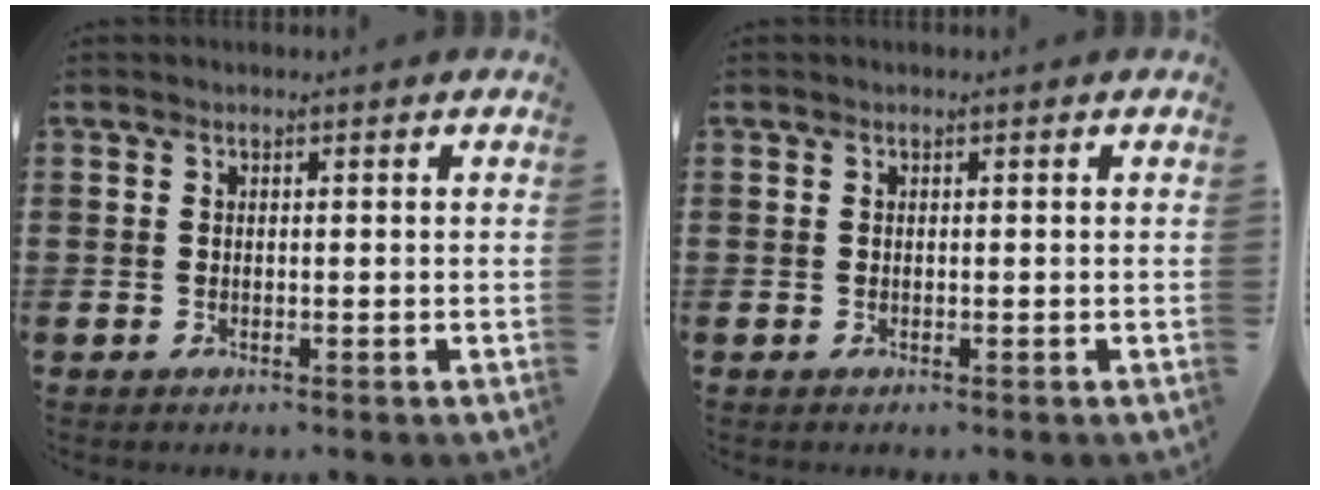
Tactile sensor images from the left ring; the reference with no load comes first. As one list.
[{"total": 0.0}]